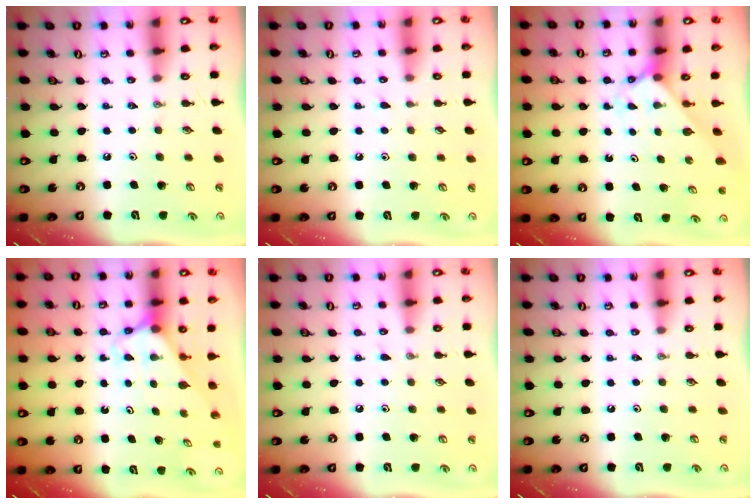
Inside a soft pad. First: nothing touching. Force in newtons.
{"total": 4.5, "press": 4.5, "slide": 0.4}
{"total": 2.3, "press": 2.3, "slide": 0.2}
{"total": 2.6, "press": 2.6, "slide": 0.2}
{"total": 4.3, "press": 4.3, "slide": 0.6}
{"total": 0.0}